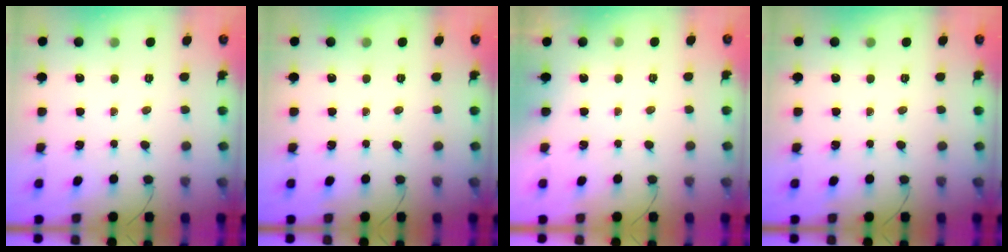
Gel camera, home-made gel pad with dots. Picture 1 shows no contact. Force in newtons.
{"total": 0.0}
{"total": 1.8, "press": 1.8, "slide": 0.3}
{"total": 0.0}